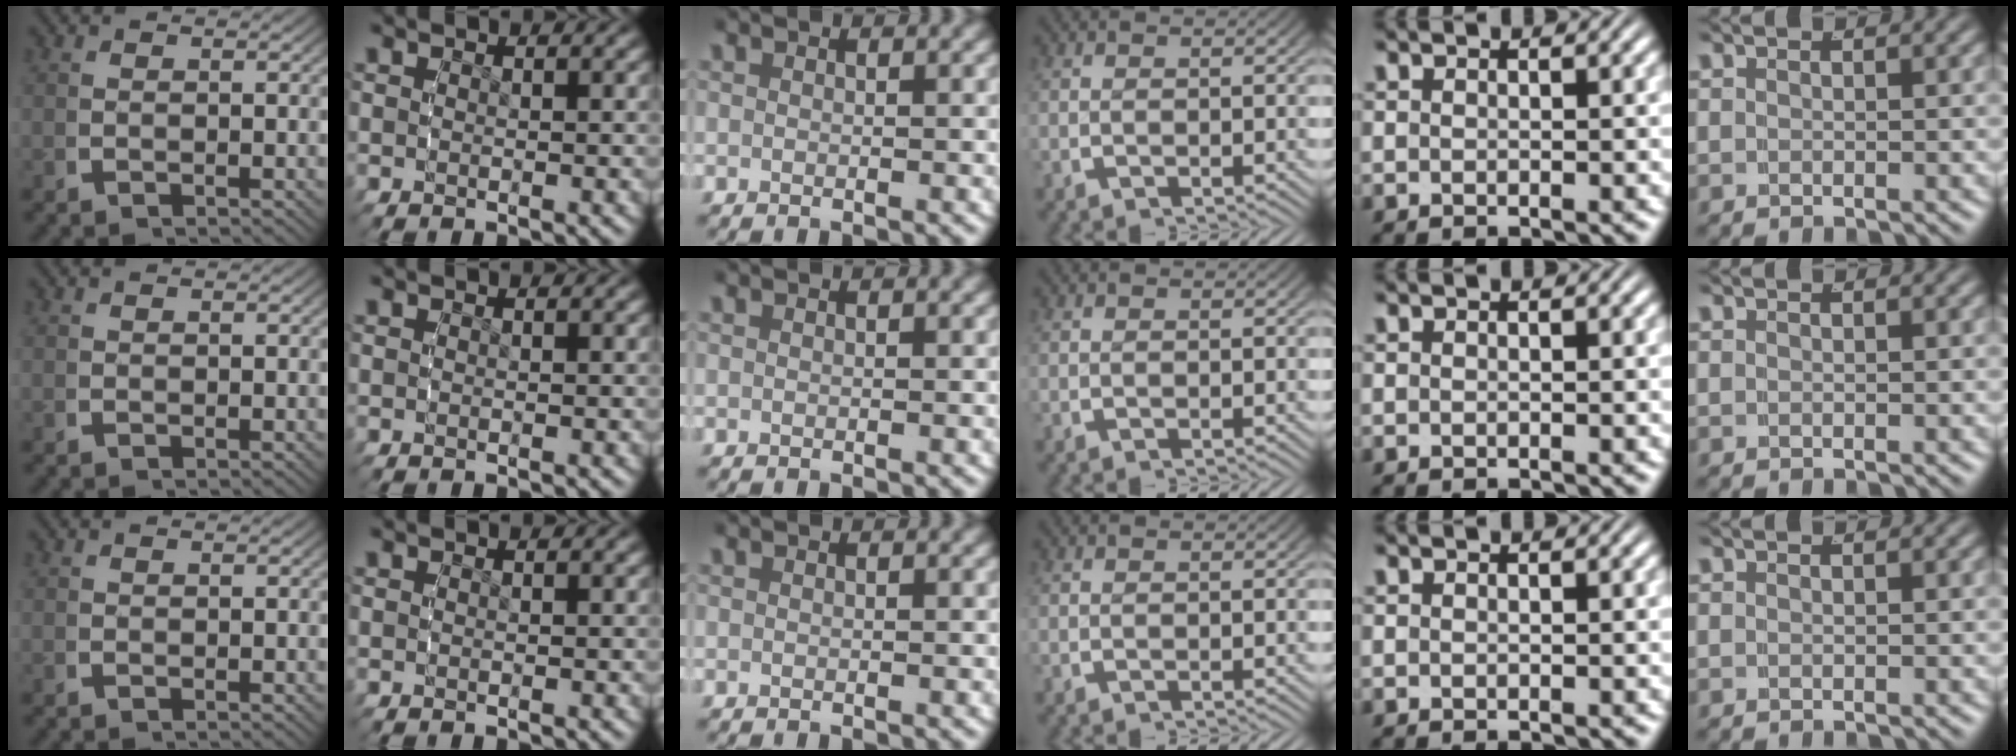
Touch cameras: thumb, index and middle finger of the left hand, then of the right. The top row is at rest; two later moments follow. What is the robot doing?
{"motion": "grasp_and_lifting", "object": "dispenser bottle"}